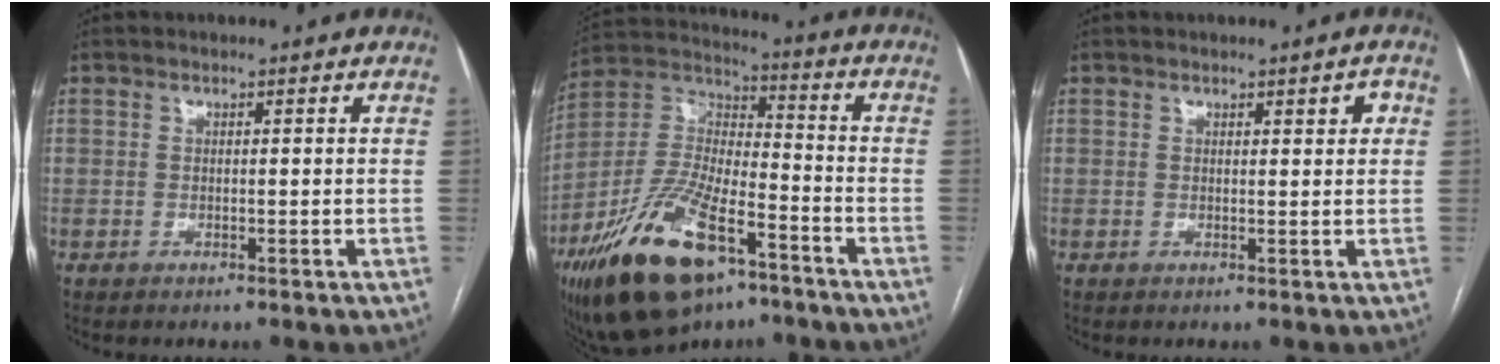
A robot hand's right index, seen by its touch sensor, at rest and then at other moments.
{"total": 20.1, "force": [-11.9, 7.3, 14.5], "torque": [-0.312, -0.003, -0.213]}
{"total": 1.9, "force": [0.8, 0.6, 1.6], "torque": [-0.018, 0.005, 0.010]}